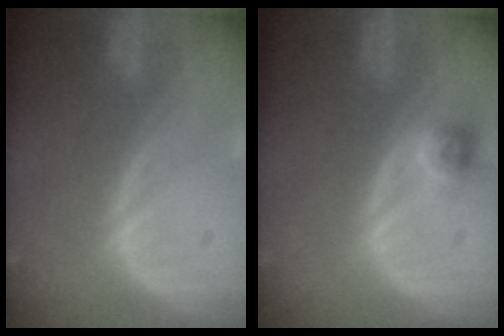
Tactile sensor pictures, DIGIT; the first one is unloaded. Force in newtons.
{"total": 2.3, "press": 2.2, "slide": 0.7}